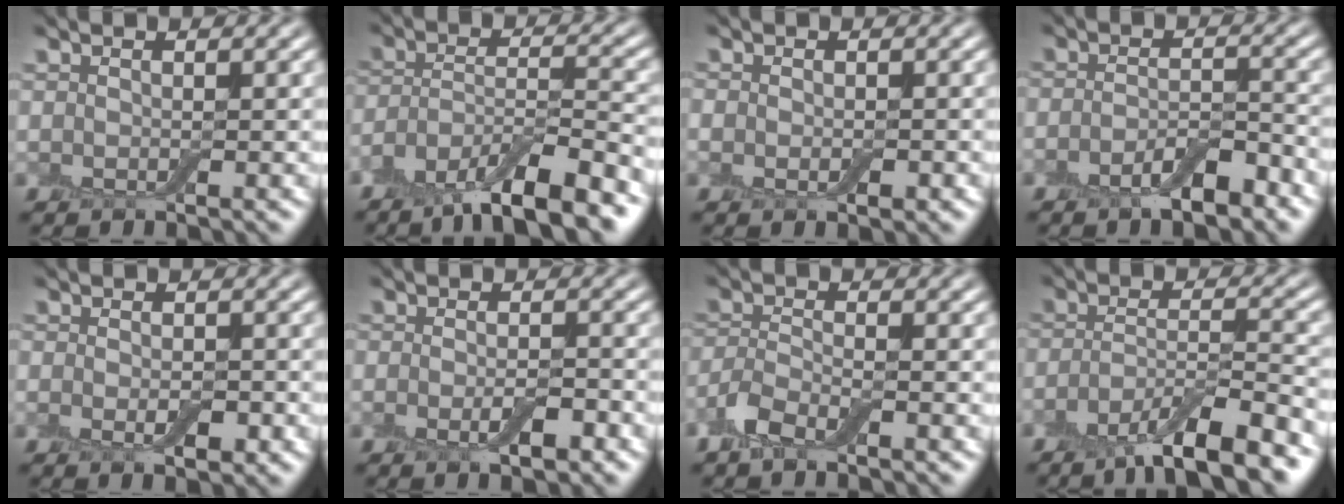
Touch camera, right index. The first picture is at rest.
{"total": 9.0, "force": [-6.4, 2.3, 5.9], "torque": [-0.097, -0.002, -0.116]}
{"total": 1.9, "force": [-0.4, 1.3, 1.4], "torque": [-0.018, -0.006, -0.005]}
{"total": 3.9, "force": [-2.4, 1.3, 2.8], "torque": [-0.049, 0.003, -0.045]}
{"total": 2.6, "force": [-0.7, 1.4, 2.1], "torque": [-0.036, -0.004, -0.012]}
{"total": 2.8, "force": [-1.2, 1.1, 2.3], "torque": [-0.042, -0.003, -0.024]}
{"total": 2.9, "force": [-2.0, 1.1, 1.8], "torque": [-0.043, 0.000, -0.048]}
{"total": 8.1, "force": [-5.4, 1.9, 5.7], "torque": [-0.088, -0.001, -0.098]}